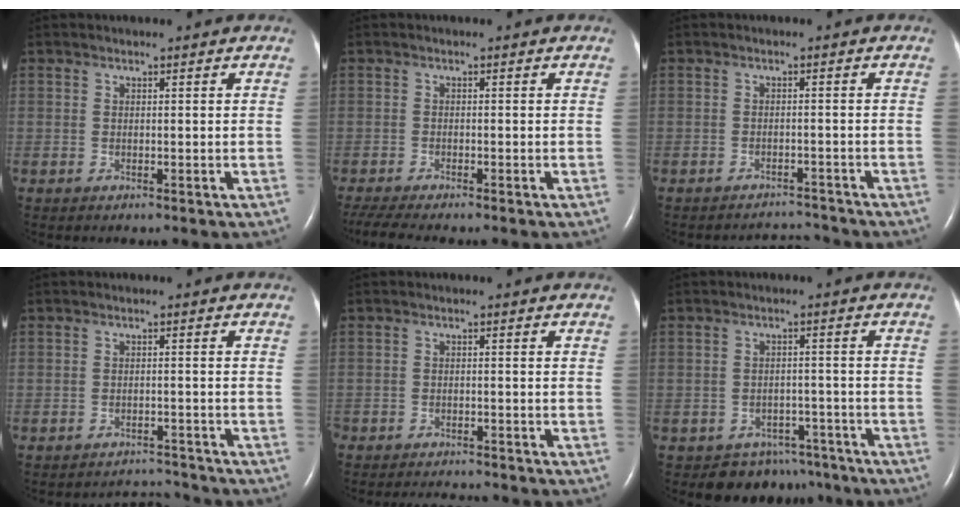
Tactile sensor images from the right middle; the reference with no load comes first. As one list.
[{"total": 6.0, "force": [-5.1, 0.3, 3.2], "torque": [-0.058, -0.012, -0.086]}, {"total": 3.2, "force": [-3.0, -0.2, -1.1], "torque": [0.015, 0.003, -0.042]}, {"total": 3.8, "force": [-3.6, -0.3, -1.3], "torque": [0.018, 0.005, -0.050]}, {"total": 5.4, "force": [-5.2, 1.0, 1.3], "torque": [-0.015, -0.006, -0.073]}, {"total": 6.8, "force": [-5.5, 4.1, 0.0], "torque": [0.014, 0.024, -0.069]}]